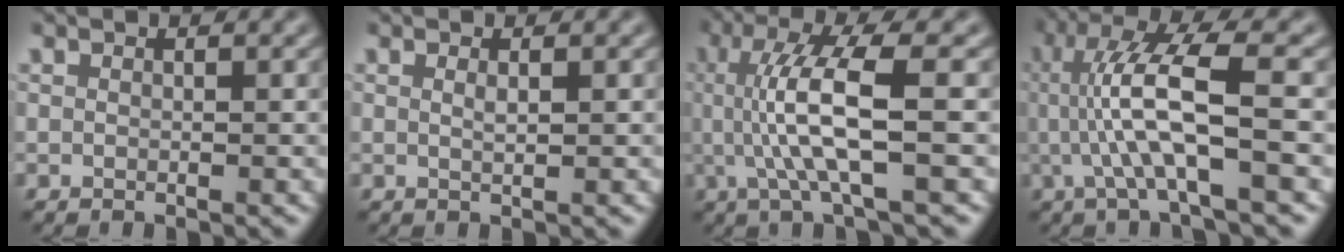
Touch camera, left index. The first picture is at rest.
{"total": 0.6, "force": [-0.2, 0.0, 0.6], "torque": [-0.004, 0.004, 0.001]}
{"total": 6.8, "force": [-0.4, 1.4, 6.7], "torque": [-0.127, 0.004, 0.001]}
{"total": 7.3, "force": [-0.9, 1.3, 7.1], "torque": [-0.138, 0.013, -0.007]}